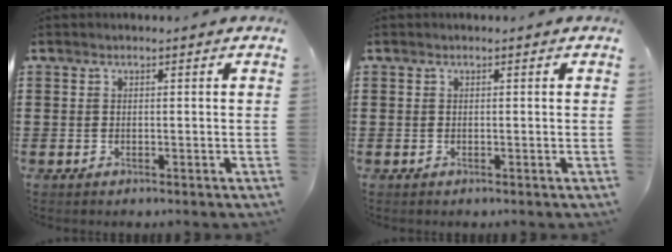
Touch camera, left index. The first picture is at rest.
{"total": 0.0}